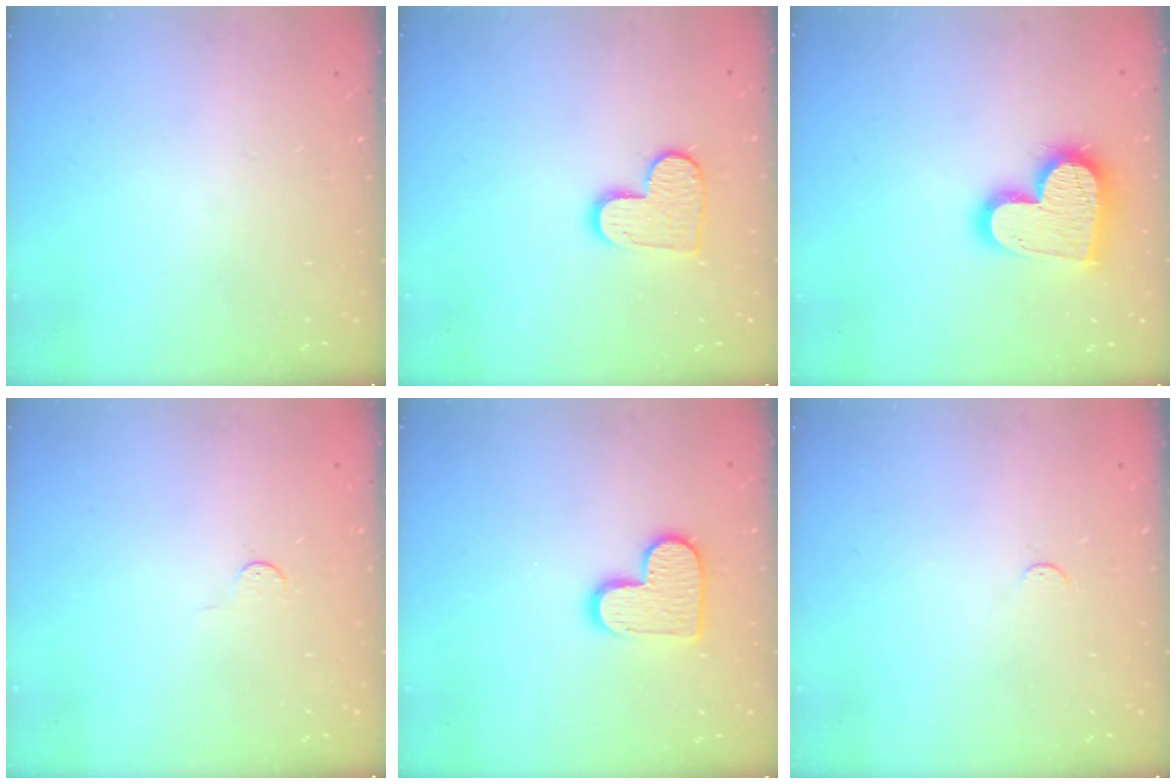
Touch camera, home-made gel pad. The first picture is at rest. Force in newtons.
{"total": 9.6, "press": 9.6, "slide": 0.6}
{"total": 16.7, "press": 16.7, "slide": 1.1}
{"total": 2.8, "press": 2.8, "slide": 0.4}
{"total": 11.9, "press": 11.9, "slide": 0.6}
{"total": 2.7, "press": 2.7, "slide": 0.4}